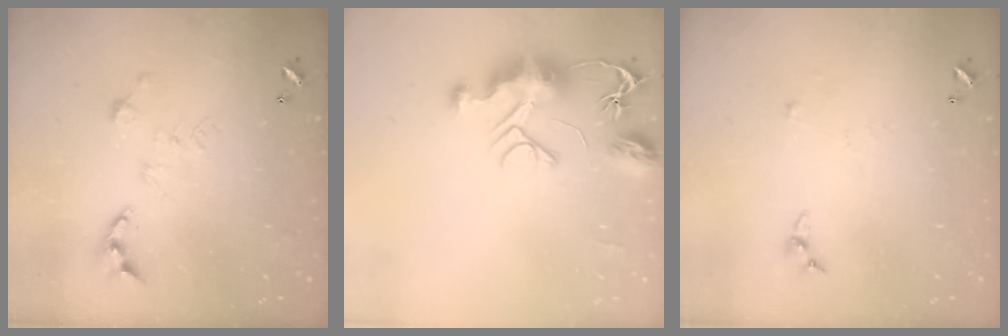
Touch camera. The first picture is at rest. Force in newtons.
{"total": 11.9, "press": 11.8, "slide": 1.1}
{"total": 3.0, "press": 2.9, "slide": 0.4}